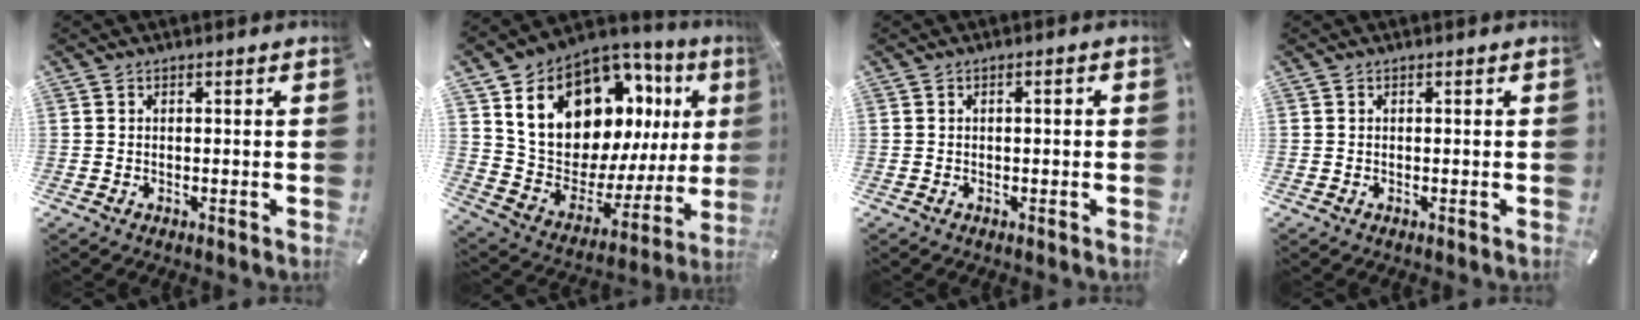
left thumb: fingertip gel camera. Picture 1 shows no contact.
{"total": 21.2, "force": [11.1, 12.9, 12.8], "torque": [-0.216, -0.074, 0.210]}
{"total": 1.3, "force": [-0.2, 0.5, 1.2], "torque": [-0.021, 0.002, -0.004]}
{"total": 0.0}